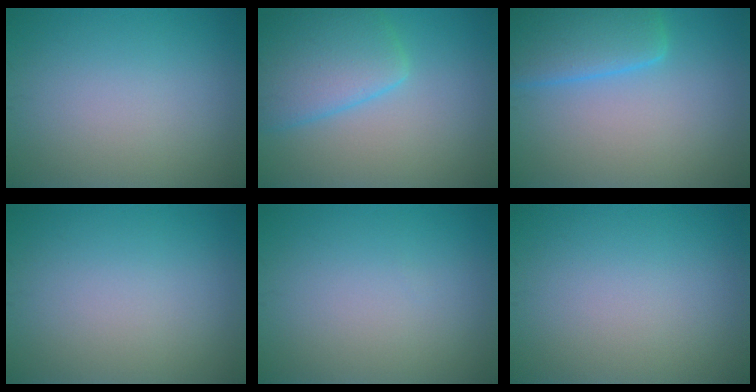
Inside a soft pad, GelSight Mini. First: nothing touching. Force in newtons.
{"total": 6.0, "press": 6.0, "slide": 0.4}
{"total": 5.4, "press": 5.4, "slide": 0.3}
{"total": 0.0}
{"total": 0.0}
{"total": 0.0}